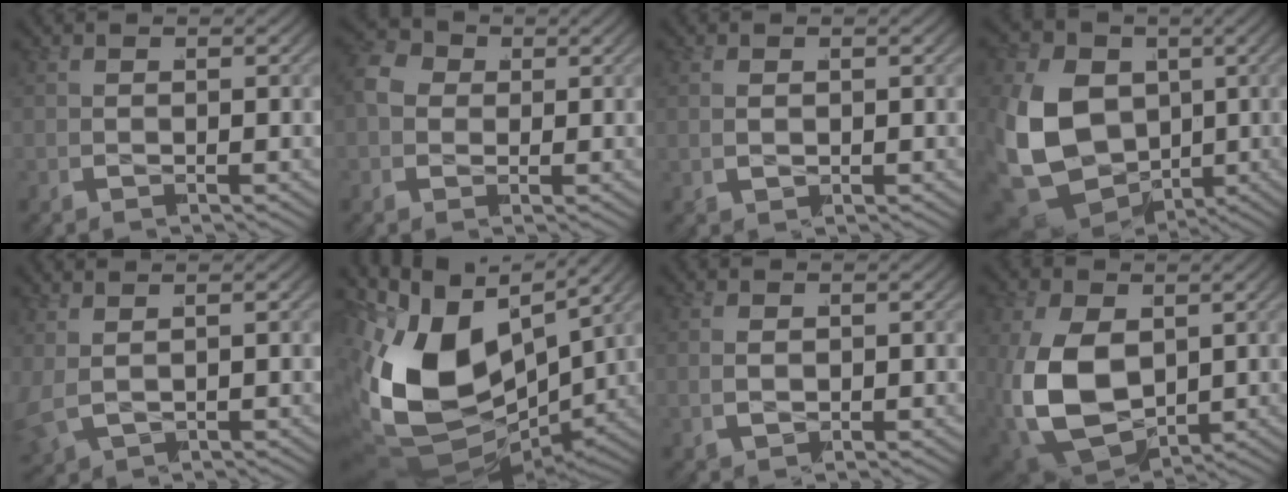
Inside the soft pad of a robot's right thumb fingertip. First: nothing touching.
{"total": 6.1, "force": [1.0, 5.1, 3.0], "torque": [-0.073, -0.010, 0.010]}
{"total": 0.6, "force": [0.2, 0.5, 0.3], "torque": [-0.006, 0.002, 0.006]}
{"total": 19.3, "force": [-1.9, 15.5, 11.3], "torque": [-0.272, -0.064, -0.021]}
{"total": 1.2, "force": [0.5, 1.0, 0.4], "torque": [-0.032, 0.000, 0.017]}
{"total": 16.8, "force": [-2.1, 11.1, 12.4], "torque": [-0.282, -0.055, -0.007]}
{"total": 0.9, "force": [0.2, 0.7, 0.5], "torque": [-0.012, 0.001, 0.007]}
{"total": 13.8, "force": [-2.1, 10.5, 8.6], "torque": [-0.245, -0.071, -0.010]}